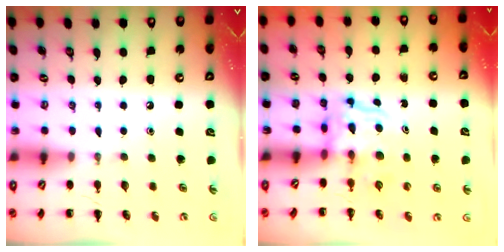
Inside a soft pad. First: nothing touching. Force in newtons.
{"total": 3.5, "press": 3.5, "slide": 0.2}